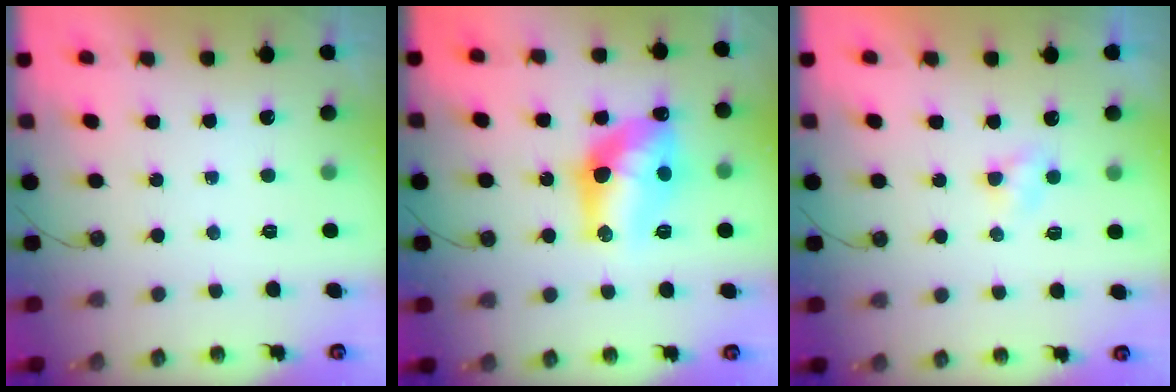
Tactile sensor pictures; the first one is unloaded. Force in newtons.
{"total": 14.5, "press": 14.5, "slide": 0.9}
{"total": 3.7, "press": 3.7, "slide": 0.3}